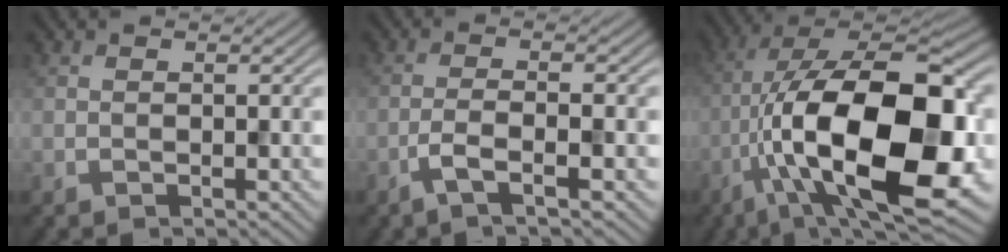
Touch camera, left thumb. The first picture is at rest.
{"total": 3.4, "force": [-1.7, 0.5, 2.8], "torque": [-0.051, 0.008, -0.047]}
{"total": 20.7, "force": [-4.6, 8.6, 18.2], "torque": [-0.320, 0.001, -0.073]}